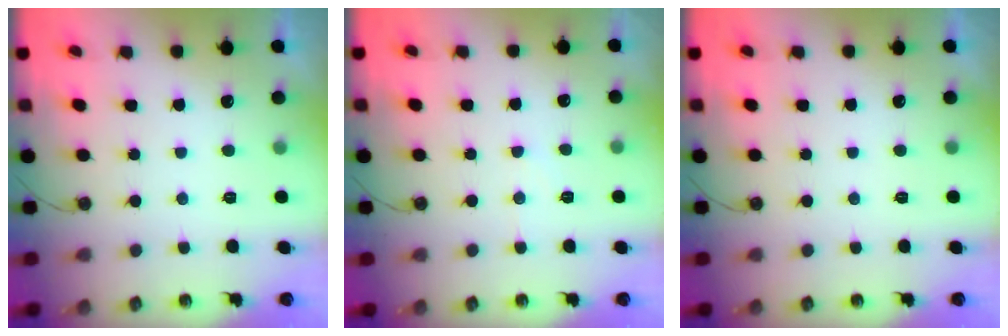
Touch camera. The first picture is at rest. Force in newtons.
{"total": 4.3, "press": 4.3, "slide": 0.7}
{"total": 0.0}